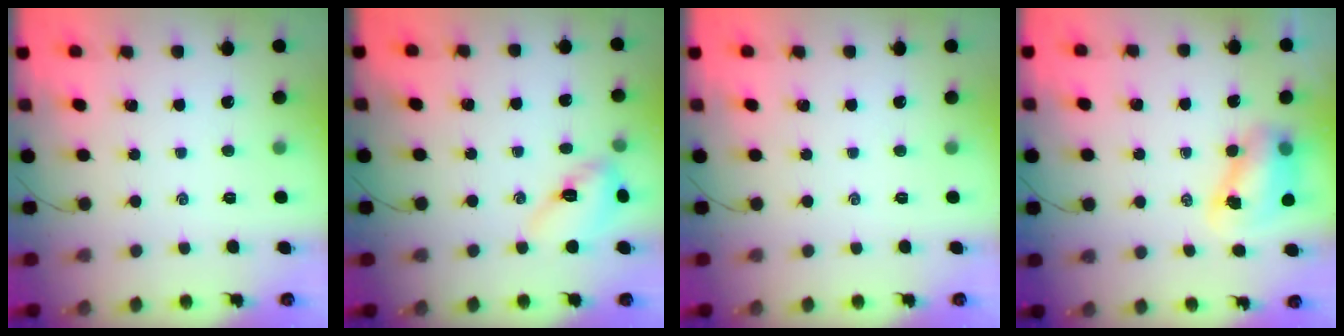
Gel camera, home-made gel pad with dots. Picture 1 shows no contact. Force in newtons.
{"total": 9.1, "press": 9.1, "slide": 0.8}
{"total": 0.0}
{"total": 7.2, "press": 7.1, "slide": 1.3}